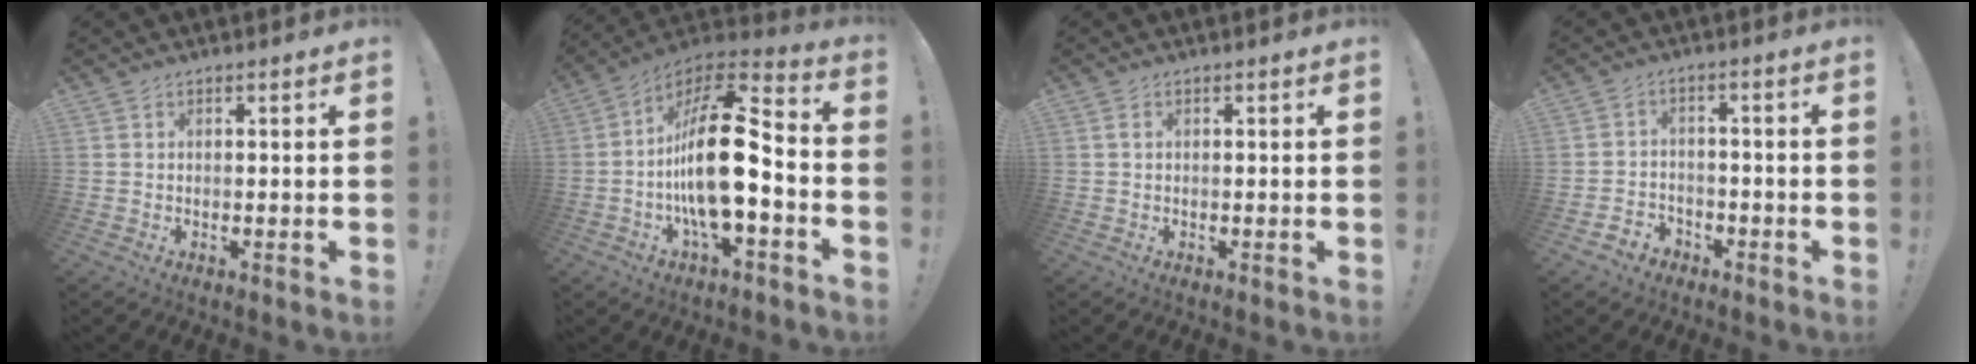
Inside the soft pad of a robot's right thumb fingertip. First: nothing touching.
{"total": 21.7, "force": [-3.0, 7.6, 20.1], "torque": [-0.373, 0.018, -0.051]}
{"total": 1.0, "force": [0.0, 0.7, 0.7], "torque": [-0.018, 0.006, 0.001]}
{"total": 4.0, "force": [-2.7, 2.8, 0.9], "torque": [-0.021, 0.011, -0.050]}